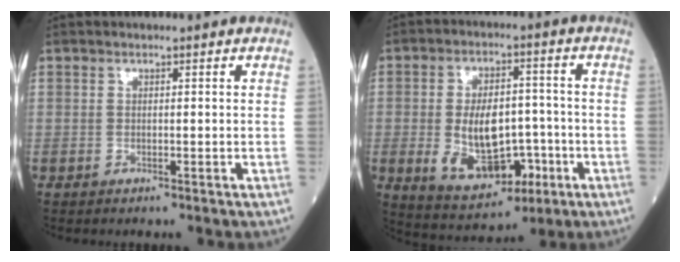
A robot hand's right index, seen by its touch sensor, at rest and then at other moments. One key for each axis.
{"total": 12.0, "fx": -2.8, "fy": 6.4, "fz": 9.8, "tx": -0.180, "ty": 0.002, "tz": -0.033}